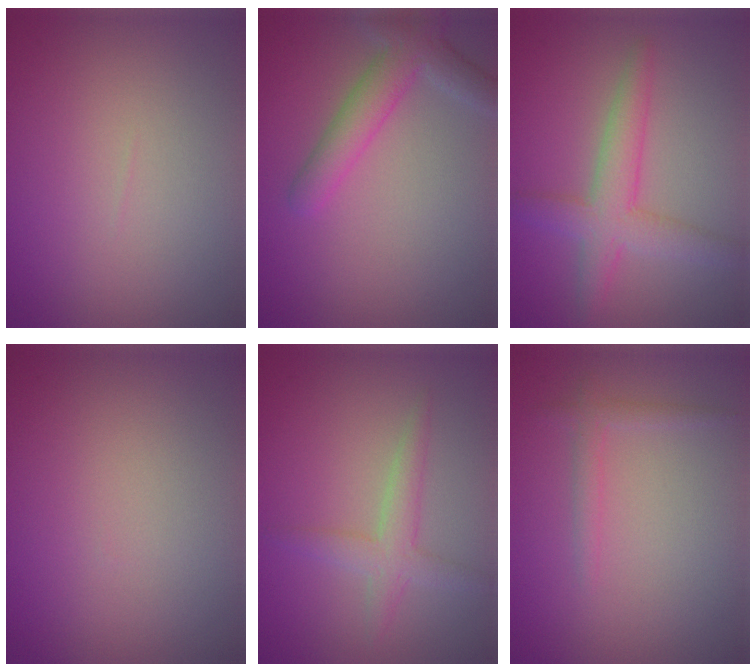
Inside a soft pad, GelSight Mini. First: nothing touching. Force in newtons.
{"total": 3.8, "press": 3.8, "slide": 0.3}
{"total": 4.1, "press": 4.1, "slide": 0.1}
{"total": 0.0}
{"total": 2.4, "press": 2.4, "slide": 0.1}
{"total": 1.3, "press": 1.3, "slide": 0.1}